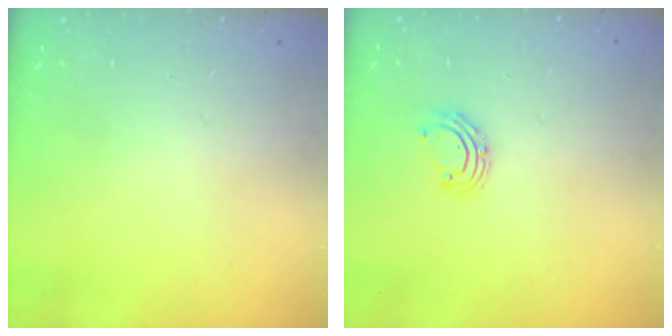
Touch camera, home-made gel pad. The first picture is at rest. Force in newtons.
{"total": 5.3, "press": 5.1, "slide": 1.4}